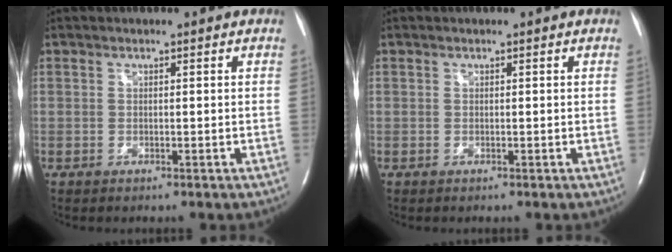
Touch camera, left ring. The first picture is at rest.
{"total": 0.0}